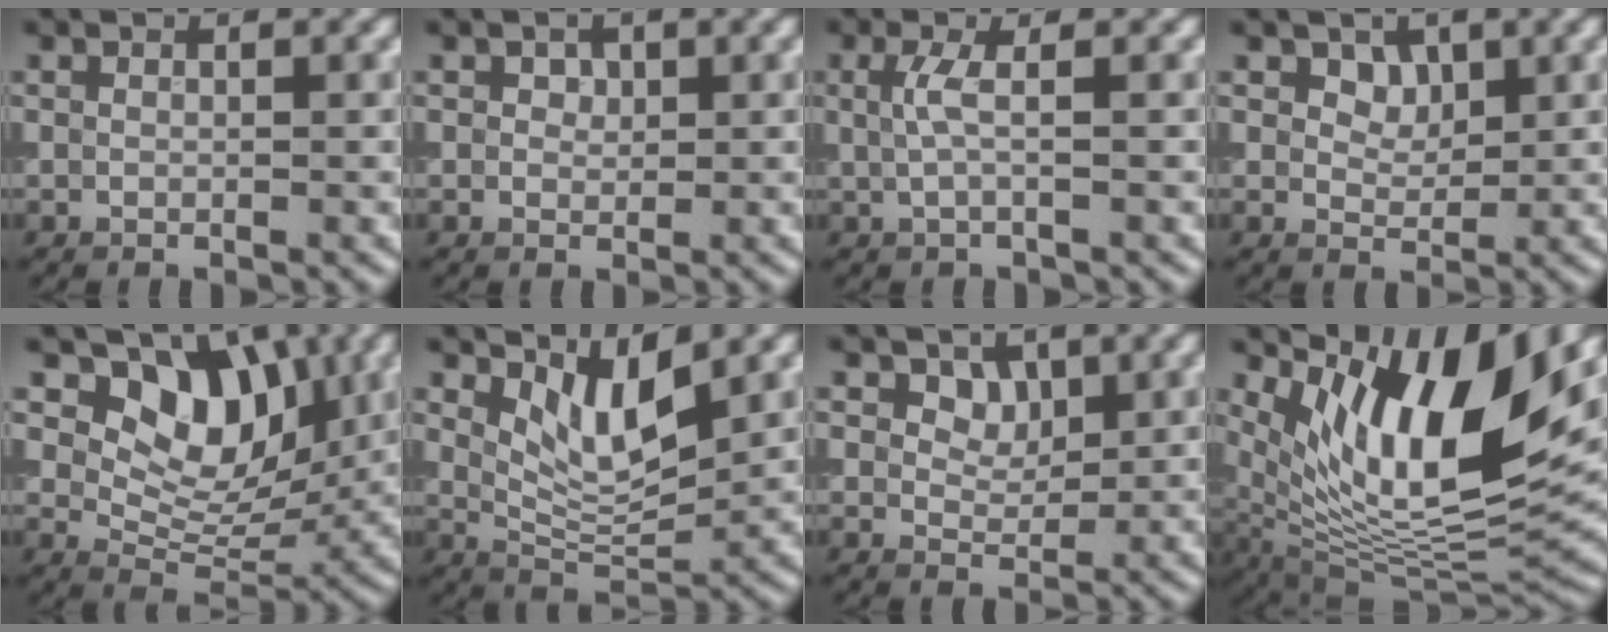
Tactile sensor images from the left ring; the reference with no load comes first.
{"total": 1.0, "force": [0.5, 0.7, 0.4], "torque": [-0.005, -0.003, 0.006]}
{"total": 1.8, "force": [0.2, 0.3, 1.8], "torque": [-0.041, -0.002, 0.004]}
{"total": 2.1, "force": [1.1, 1.4, 1.0], "torque": [-0.016, -0.009, 0.017]}
{"total": 7.9, "force": [3.2, 5.2, 5.0], "torque": [-0.063, -0.014, 0.045]}
{"total": 4.5, "force": [2.4, 1.7, 3.4], "torque": [-0.069, -0.013, 0.047]}
{"total": 2.5, "force": [1.3, 1.7, 1.3], "torque": [-0.023, -0.012, 0.022]}
{"total": 13.6, "force": [6.2, 4.4, 11.2], "torque": [-0.194, -0.007, 0.116]}